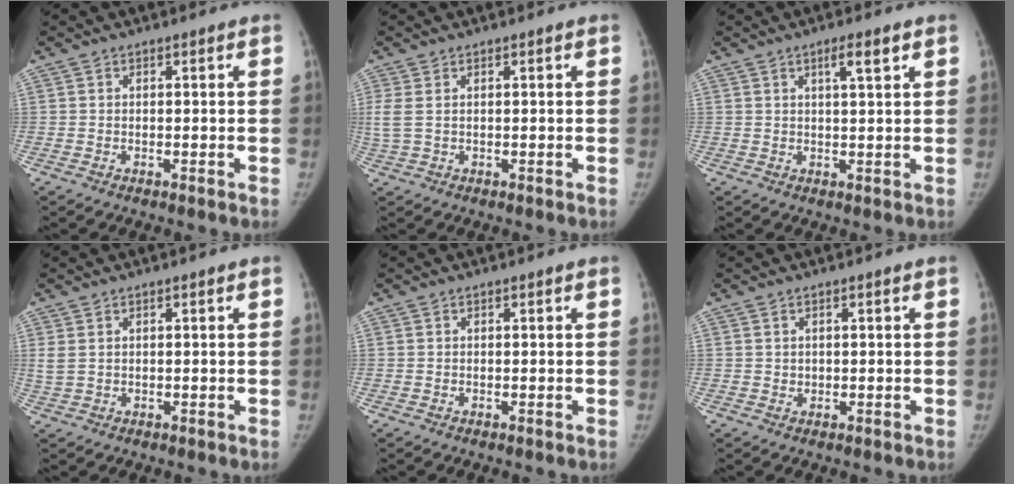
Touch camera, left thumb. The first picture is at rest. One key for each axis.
{"total": 3.0, "fx": 0.6, "fy": 1.5, "fz": 2.5, "tx": -0.089, "ty": 0.010, "tz": 0.020}
{"total": 3.6, "fx": 1.9, "fy": 0.5, "fz": 3.0, "tx": -0.048, "ty": -0.008, "tz": 0.031}
{"total": 2.1, "fx": 0.7, "fy": 1.3, "fz": 1.4, "tx": -0.044, "ty": 0.006, "tz": 0.022}
{"total": 0.0}
{"total": 0.6, "fx": 0.2, "fy": 0.5, "fz": 0.1, "tx": 0.008, "ty": -0.002, "tz": 0.002}